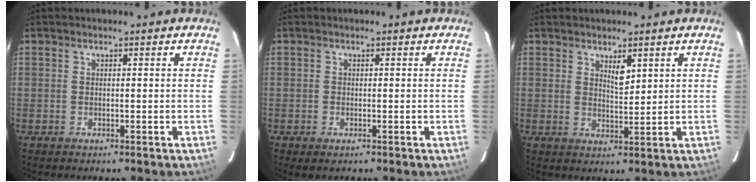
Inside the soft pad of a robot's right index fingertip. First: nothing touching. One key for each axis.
{"total": 1.4, "fx": -0.7, "fy": 0.6, "fz": 1.0, "tx": -0.017, "ty": -0.002, "tz": -0.005}
{"total": 2.6, "fx": 1.6, "fy": 0.8, "fz": 1.9, "tx": -0.037, "ty": -0.005, "tz": 0.033}